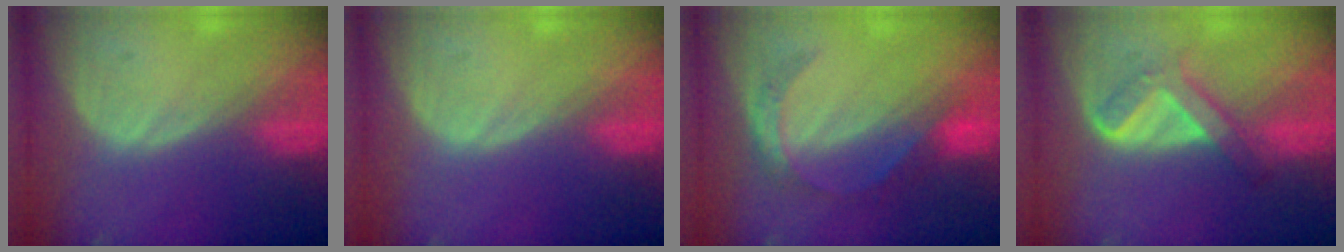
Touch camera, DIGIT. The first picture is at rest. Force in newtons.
{"total": 0.0}
{"total": 4.6, "press": 4.6, "slide": 0.2}
{"total": 5.3, "press": 5.1, "slide": 1.4}